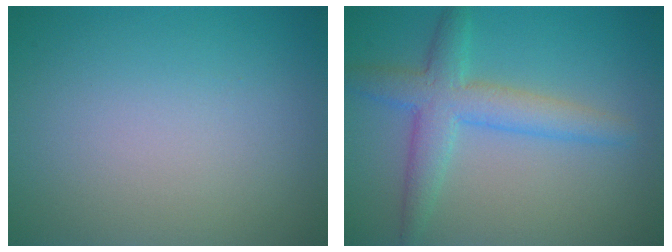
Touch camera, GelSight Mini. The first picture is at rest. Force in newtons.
{"total": 4.5, "press": 4.5, "slide": 0.1}